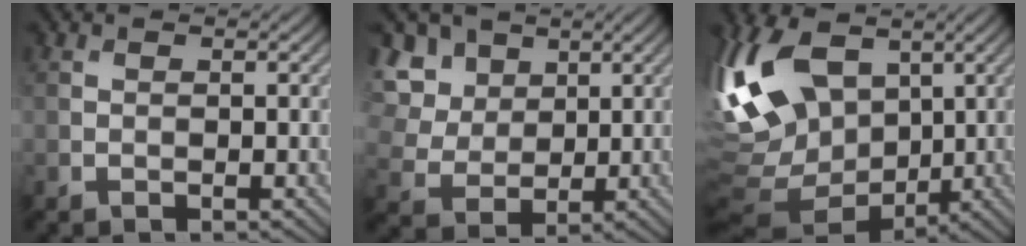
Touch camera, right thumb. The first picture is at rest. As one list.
[{"total": 8.4, "force": [3.5, 6.4, 4.2], "torque": [-0.152, 0.011, 0.073]}, {"total": 16.8, "force": [2.5, 11.0, 12.5], "torque": [-0.315, -0.009, 0.054]}]